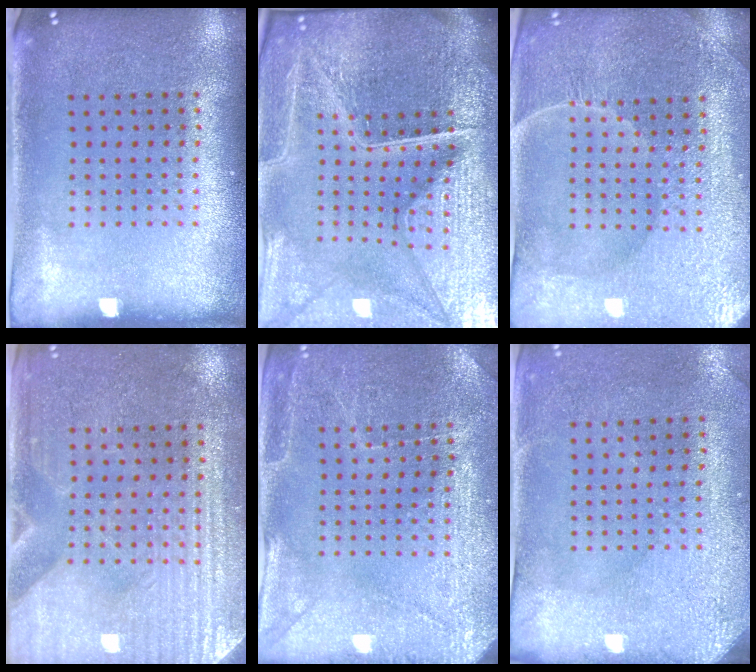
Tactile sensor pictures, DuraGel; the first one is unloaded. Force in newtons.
{"total": 7.1, "press": 6.2, "slide": 3.4}
{"total": 4.4, "press": 4.2, "slide": 1.3}
{"total": 3.4, "press": 3.2, "slide": 1.2}
{"total": 2.9, "press": 2.9, "slide": 0.2}
{"total": 3.0, "press": 2.4, "slide": 1.7}